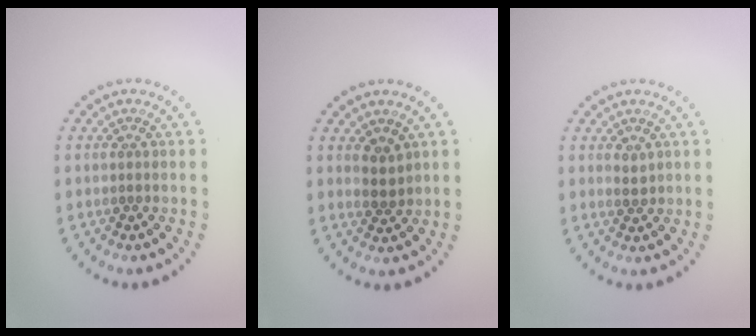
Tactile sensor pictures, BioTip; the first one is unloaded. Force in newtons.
{"total": 1.7, "press": 1.5, "slide": 0.9}
{"total": 0.9, "press": 0.9, "slide": 0.2}